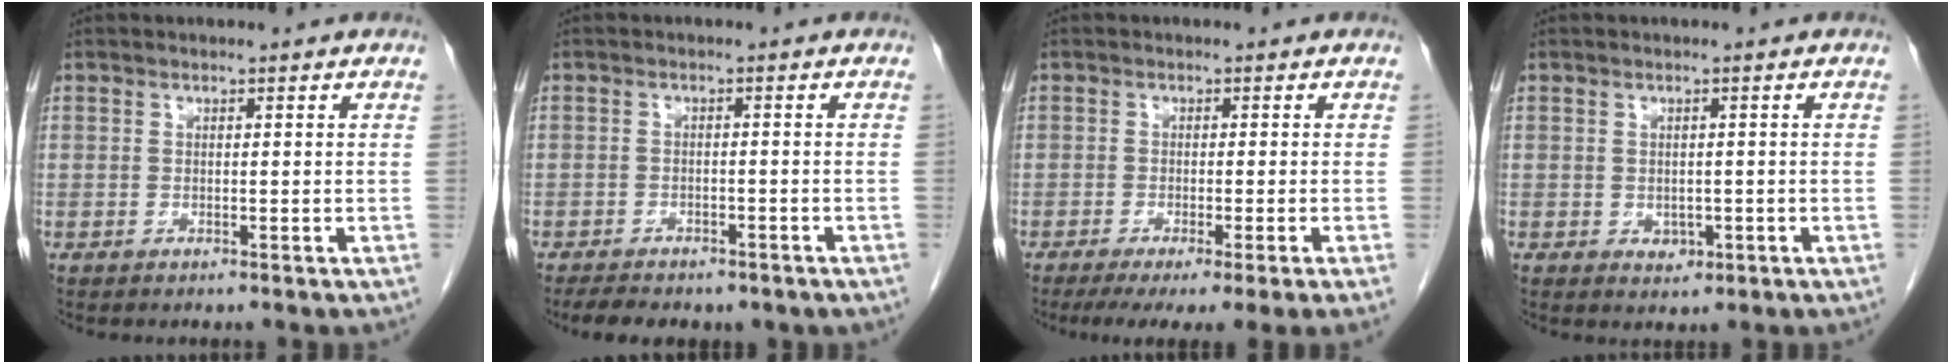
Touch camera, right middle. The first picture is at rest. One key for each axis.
{"total": 7.6, "fx": -5.9, "fy": 3.2, "fz": 3.7, "tx": -0.059, "ty": -0.004, "tz": -0.071}
{"total": 9.3, "fx": -6.7, "fy": -0.6, "fz": 6.4, "tx": -0.077, "ty": -0.019, "tz": -0.102}
{"total": 1.8, "fx": -0.4, "fy": 1.3, "fz": 1.1, "tx": -0.016, "ty": -0.001, "tz": 0.002}